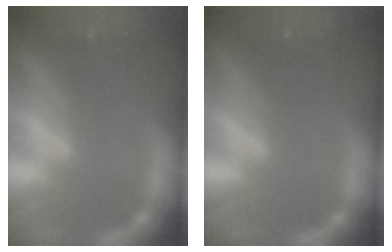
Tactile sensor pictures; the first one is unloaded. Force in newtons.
{"total": 1.5}